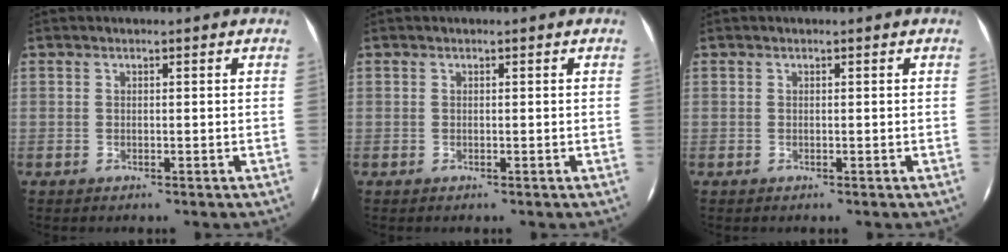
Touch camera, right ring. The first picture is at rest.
{"total": 0.0}
{"total": 0.0}